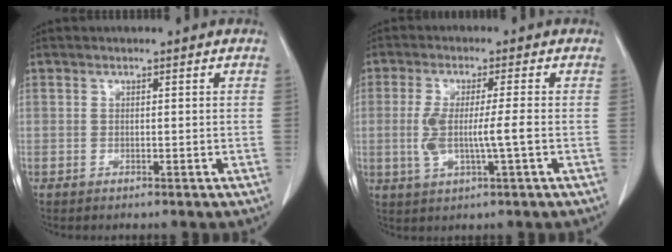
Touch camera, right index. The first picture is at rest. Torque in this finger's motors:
{"motor_torque": [0.30, -0.03, 0.31, 0.14]}